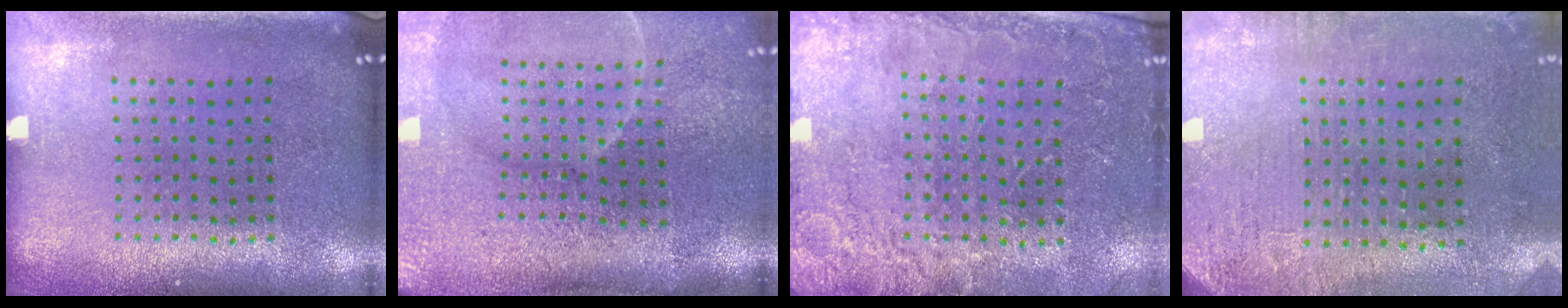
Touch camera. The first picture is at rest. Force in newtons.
{"total": 4.6, "press": 3.8, "slide": 2.5}
{"total": 2.5, "press": 2.5, "slide": 0.5}
{"total": 3.1, "press": 2.5, "slide": 1.8}